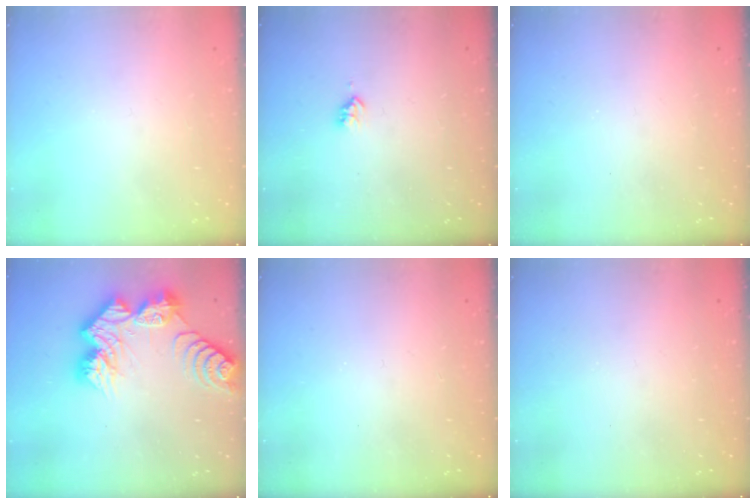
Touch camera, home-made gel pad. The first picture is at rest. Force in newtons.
{"total": 3.1, "press": 3.1, "slide": 0.4}
{"total": 0.0}
{"total": 15.9, "press": 15.8, "slide": 1.3}
{"total": 0.0}
{"total": 0.0}